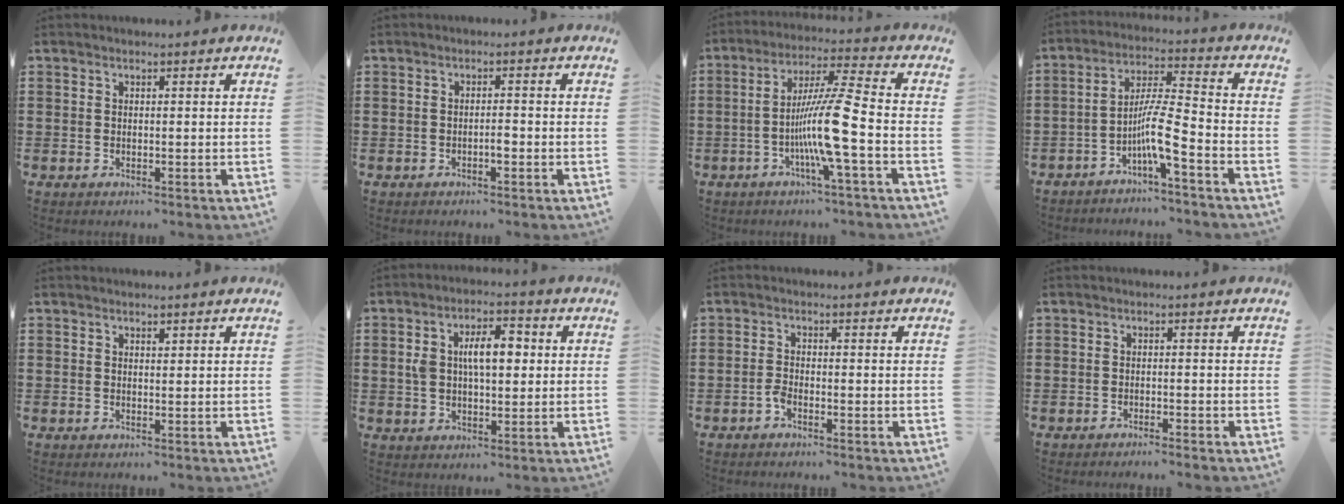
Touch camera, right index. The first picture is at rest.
{"total": 1.6, "force": [-0.7, 0.3, 1.4], "torque": [-0.028, -0.002, -0.011]}
{"total": 11.0, "force": [-3.2, -0.4, 10.5], "torque": [-0.208, -0.012, -0.069]}
{"total": 7.3, "force": [-3.9, 0.3, 6.2], "torque": [-0.120, -0.003, -0.079]}
{"total": 0.5, "force": [0.4, 0.3, 0.1], "torque": [-0.003, 0.003, 0.008]}
{"total": 7.1, "force": [1.1, 3.6, 6.0], "torque": [-0.110, 0.009, 0.012]}
{"total": 1.5, "force": [-1.2, 0.4, 0.9], "torque": [-0.028, -0.004, -0.025]}
{"total": 1.4, "force": [-1.3, -0.2, 0.3], "torque": [-0.006, 0.002, -0.026]}